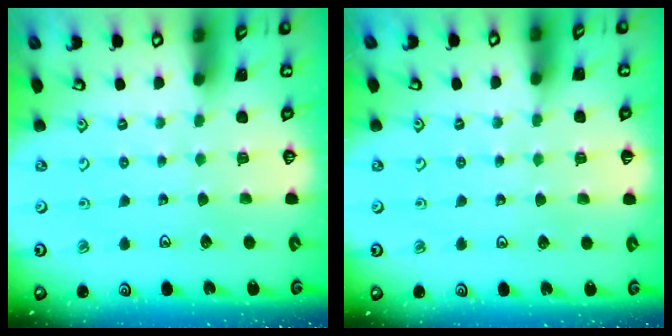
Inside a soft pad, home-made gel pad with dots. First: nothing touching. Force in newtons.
{"total": 2.4, "press": 2.4, "slide": 0.5}